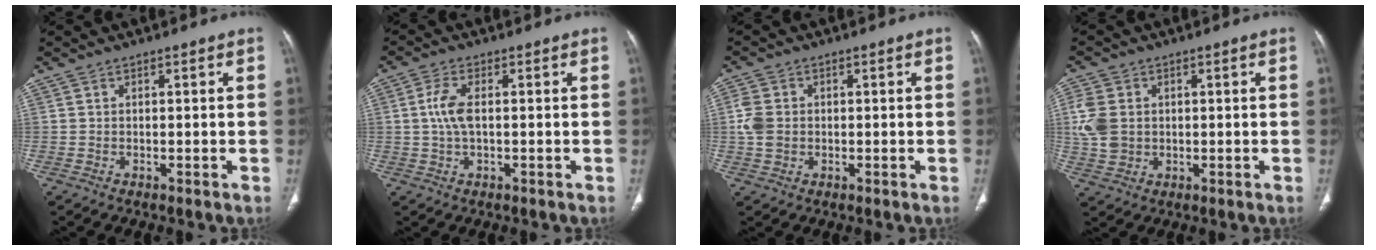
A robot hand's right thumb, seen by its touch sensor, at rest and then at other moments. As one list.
[{"total": 4.7, "force": [0.3, 2.0, 4.2], "torque": [-0.105, 0.005, 0.003]}, {"total": 4.5, "force": [0.0, 3.6, 2.7], "torque": [-0.062, 0.005, -0.001]}, {"total": 7.2, "force": [0.9, 5.7, 4.3], "torque": [-0.090, 0.000, 0.020]}]